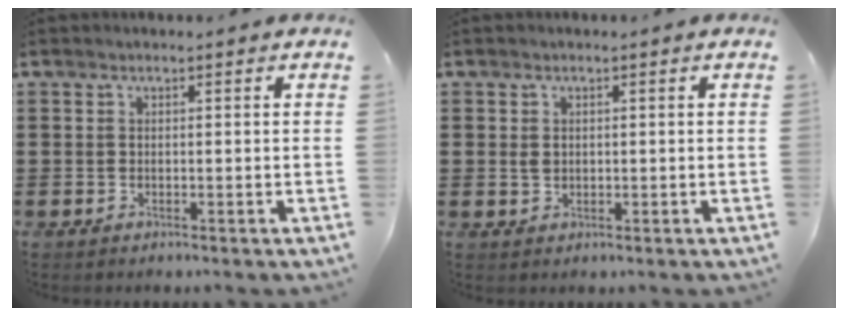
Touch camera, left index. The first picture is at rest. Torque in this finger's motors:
{"motor_torque": [-0.76, 0.96, -0.26, -0.05]}